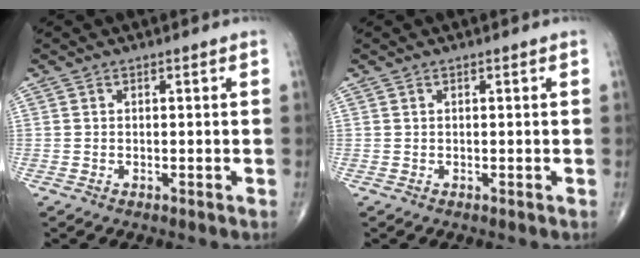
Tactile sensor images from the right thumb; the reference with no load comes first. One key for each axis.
{"total": 0.0}